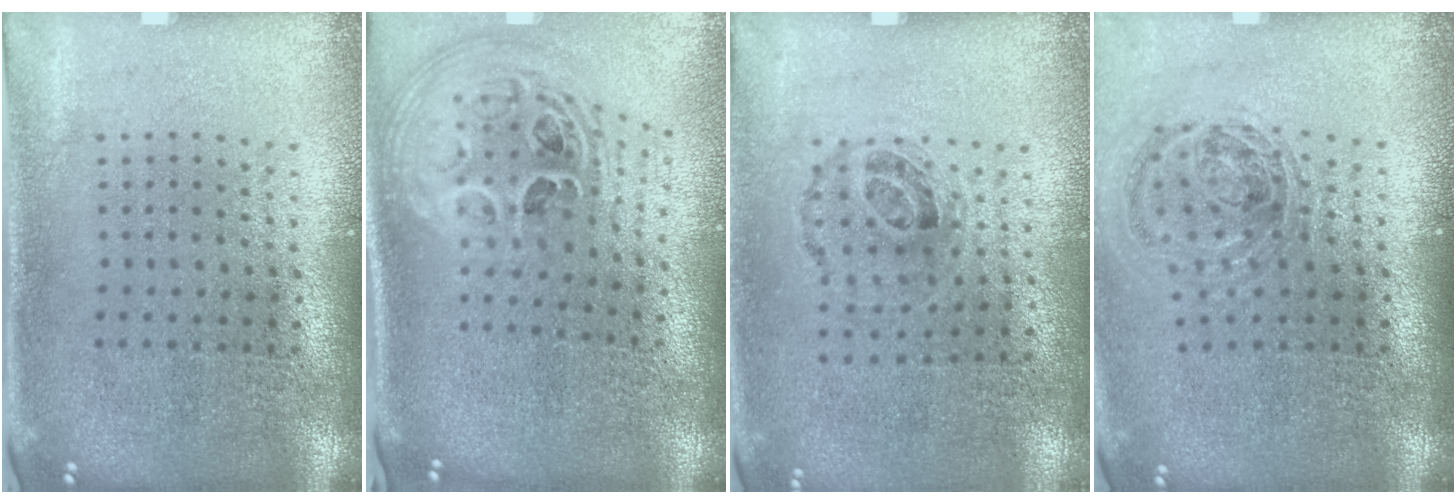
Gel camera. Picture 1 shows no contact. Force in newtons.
{"total": 2.7, "press": 2.0, "slide": 1.8}
{"total": 1.0, "press": 0.7, "slide": 0.7}
{"total": 0.9, "press": 0.9, "slide": 0.3}